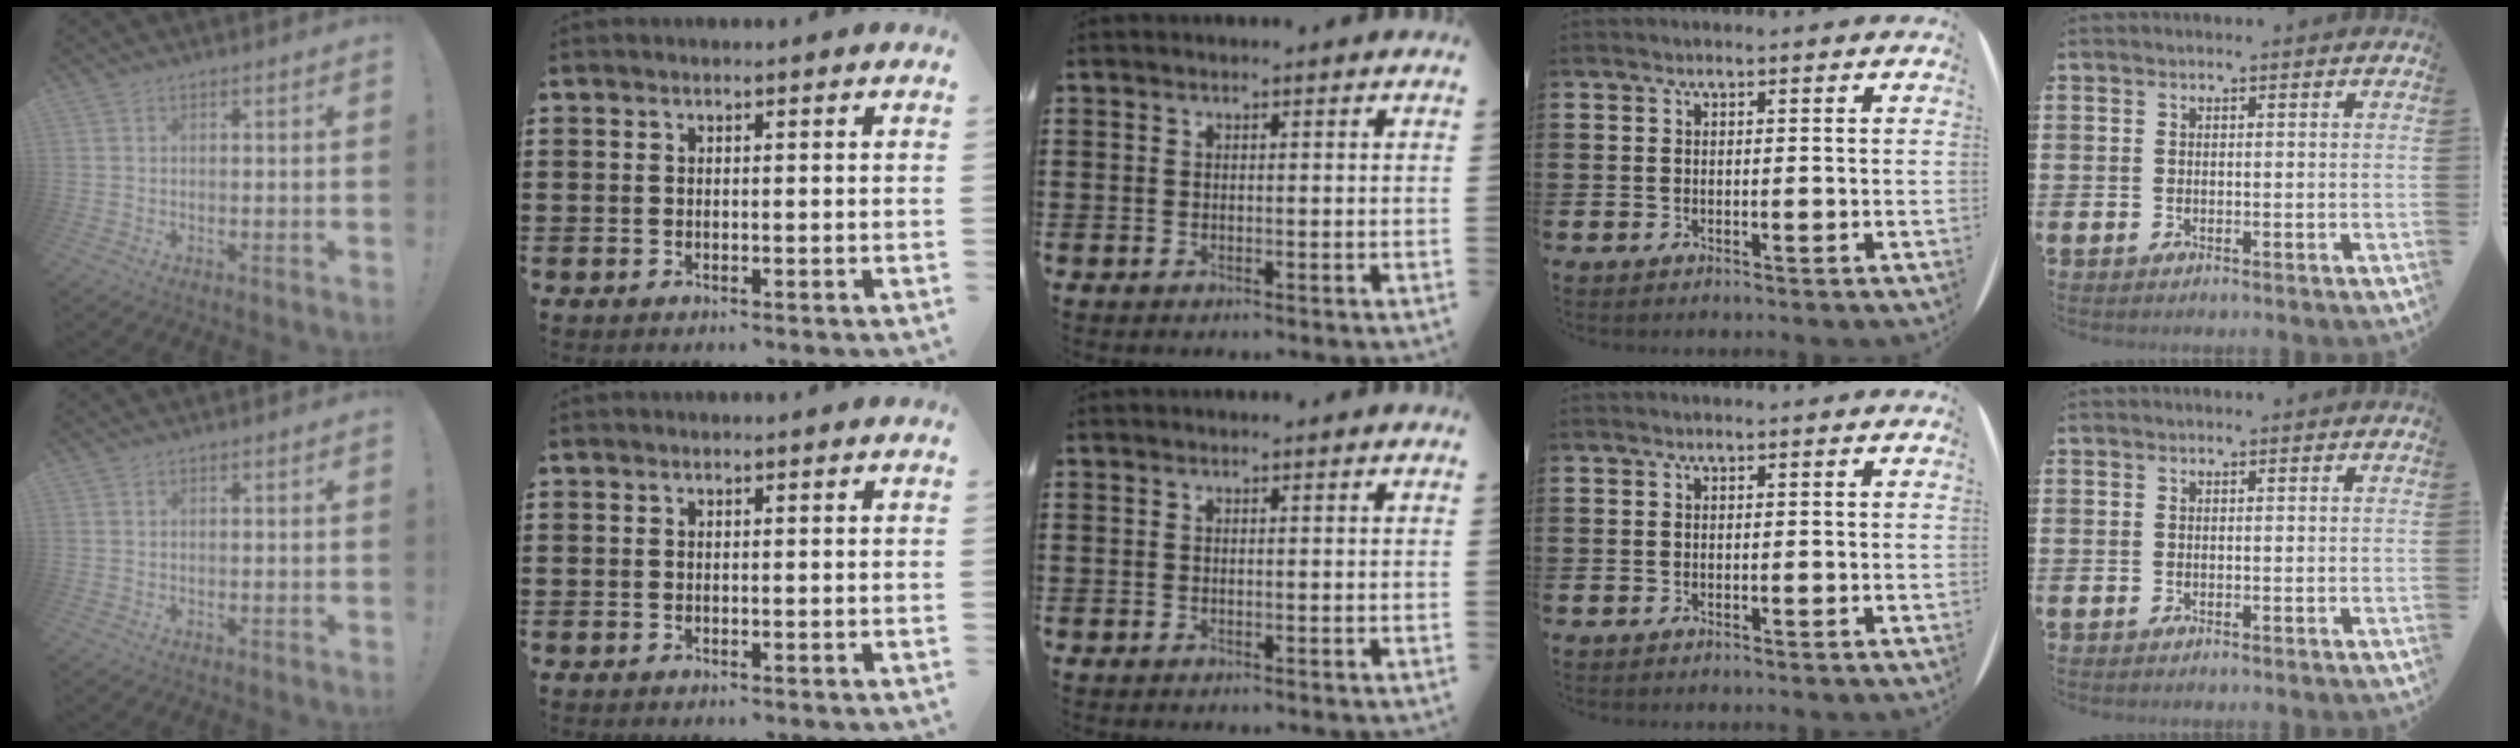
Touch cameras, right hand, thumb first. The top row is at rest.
{}